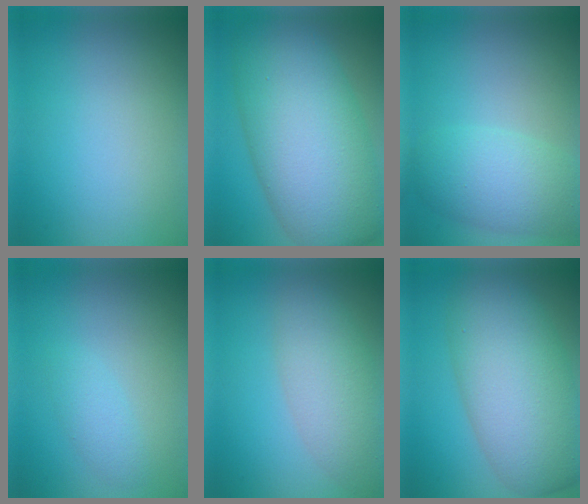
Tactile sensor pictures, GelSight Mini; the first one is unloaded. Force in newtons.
{"total": 14.3, "press": 14.3, "slide": 0.6}
{"total": 5.1, "press": 5.1, "slide": 0.2}
{"total": 1.5, "press": 1.5, "slide": 0.0}
{"total": 5.4, "press": 5.4, "slide": 0.2}
{"total": 11.1, "press": 11.1, "slide": 0.3}